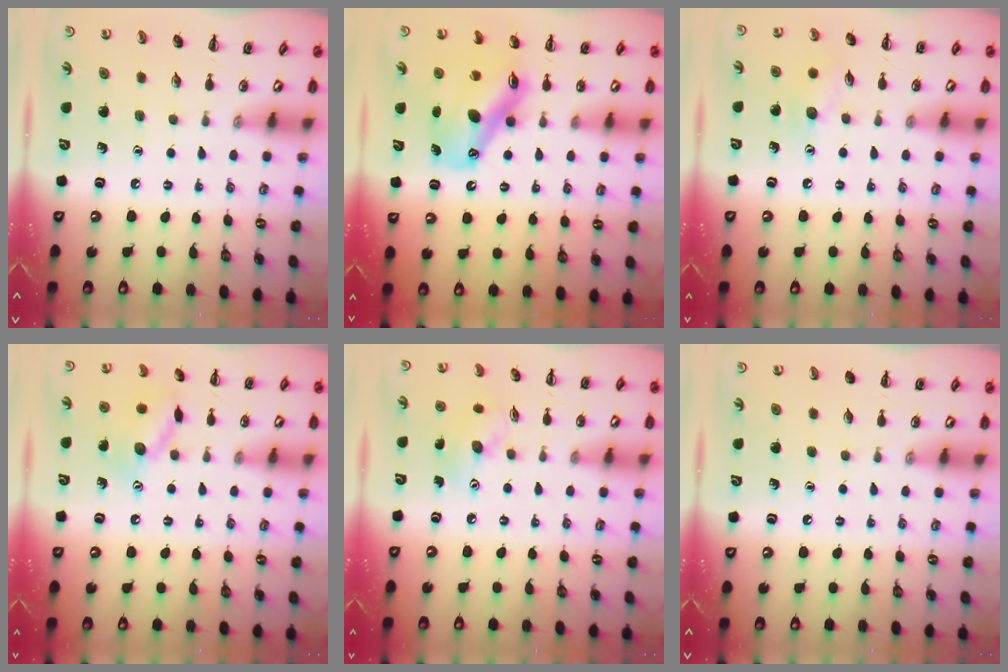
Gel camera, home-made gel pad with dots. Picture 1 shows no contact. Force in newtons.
{"total": 12.5, "press": 12.0, "slide": 3.5}
{"total": 7.5, "press": 7.4, "slide": 1.3}
{"total": 10.5, "press": 10.5, "slide": 0.6}
{"total": 6.4, "press": 6.4, "slide": 0.3}
{"total": 0.0}